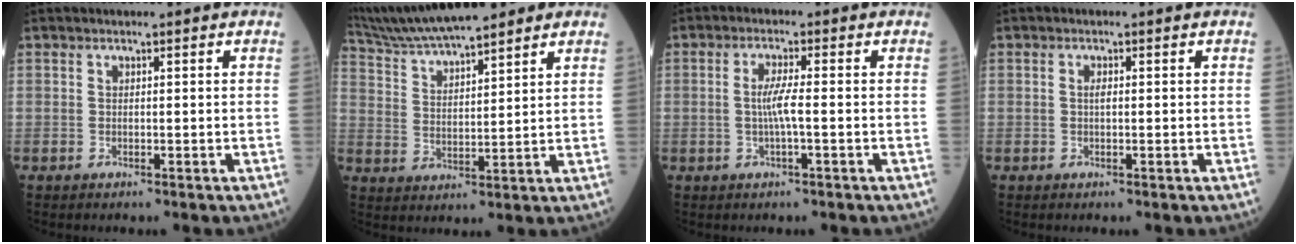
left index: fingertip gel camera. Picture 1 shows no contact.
{"total": 13.7, "force": [11.9, 1.8, 6.4], "torque": [-0.116, 0.026, 0.210]}
{"total": 3.3, "force": [-0.4, -0.1, 3.3], "torque": [-0.067, -0.001, -0.009]}
{"total": 0.8, "force": [0.0, 0.2, 0.8], "torque": [-0.017, 0.001, 0.001]}